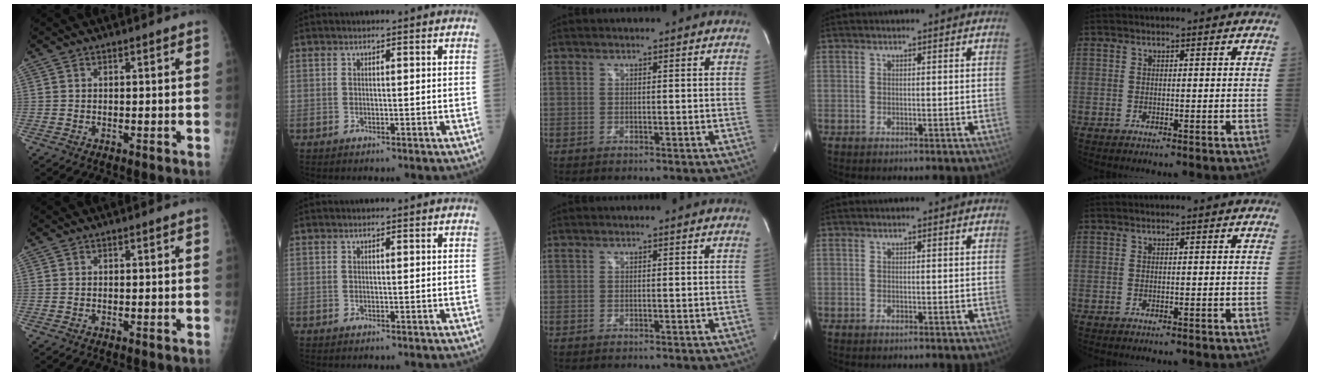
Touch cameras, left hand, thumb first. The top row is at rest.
{}